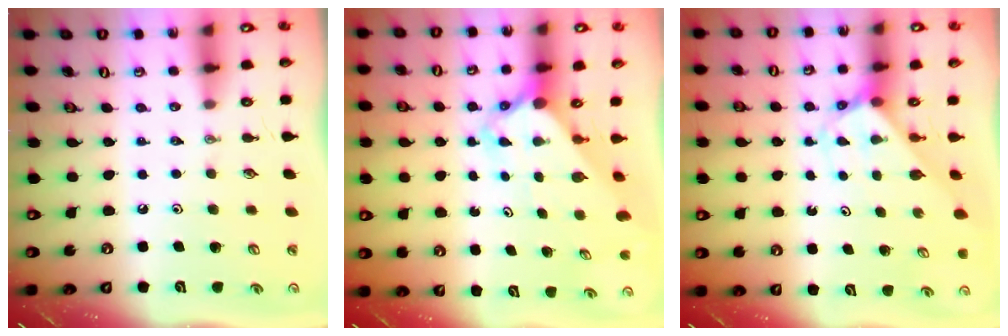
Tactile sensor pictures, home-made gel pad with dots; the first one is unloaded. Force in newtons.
{"total": 3.0, "press": 3.0, "slide": 0.1}
{"total": 2.6, "press": 2.6, "slide": 0.2}